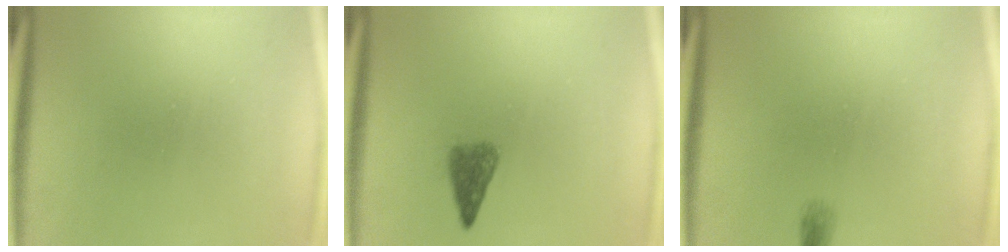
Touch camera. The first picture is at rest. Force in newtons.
{"total": 3.2}
{"total": 0.6}